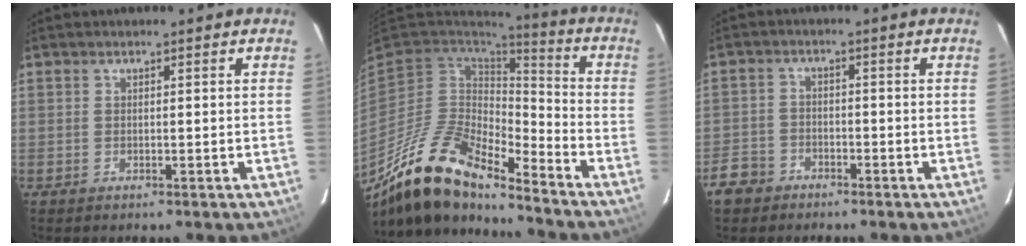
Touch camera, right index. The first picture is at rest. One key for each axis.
{"total": 18.4, "fx": -14.5, "fy": 5.1, "fz": 10.1, "tx": -0.195, "ty": -0.026, "tz": -0.276}
{"total": 6.0, "fx": -3.8, "fy": 4.4, "fz": 1.1, "tx": -0.033, "ty": 0.020, "tz": -0.073}